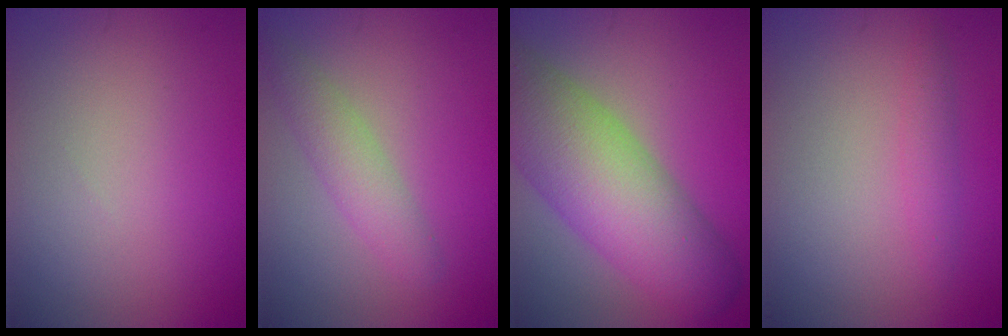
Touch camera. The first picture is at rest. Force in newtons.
{"total": 3.0, "press": 2.9, "slide": 0.2}
{"total": 11.0, "press": 11.0, "slide": 0.5}
{"total": 1.4, "press": 1.4, "slide": 0.1}